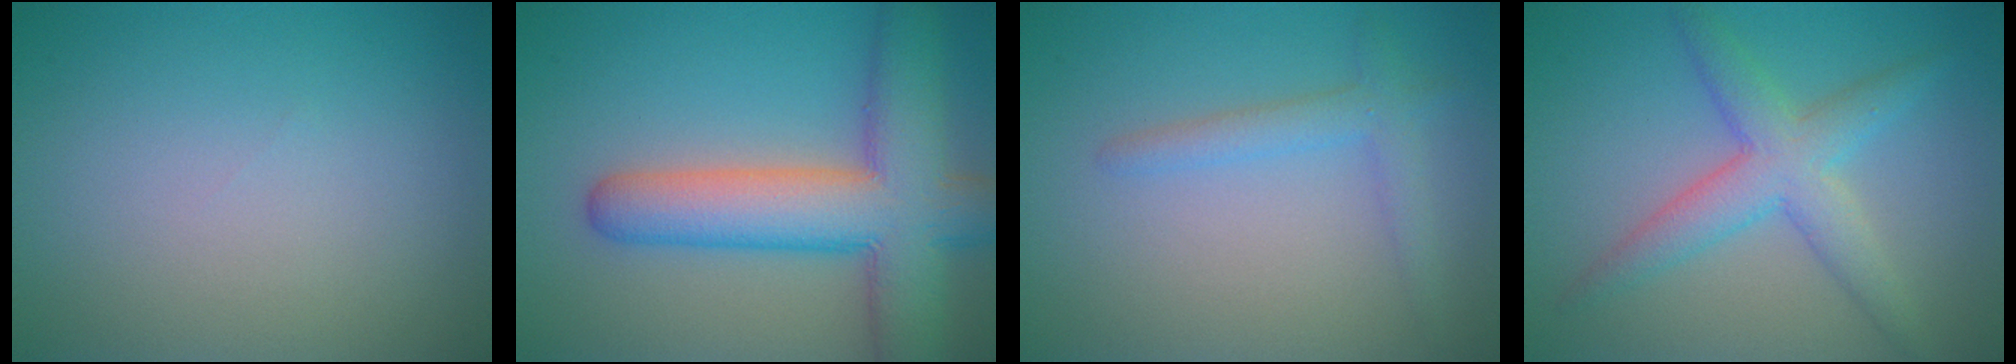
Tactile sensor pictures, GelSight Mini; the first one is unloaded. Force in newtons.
{"total": 9.5, "press": 9.5, "slide": 0.8}
{"total": 2.2, "press": 2.2, "slide": 0.1}
{"total": 4.4, "press": 4.4, "slide": 0.2}